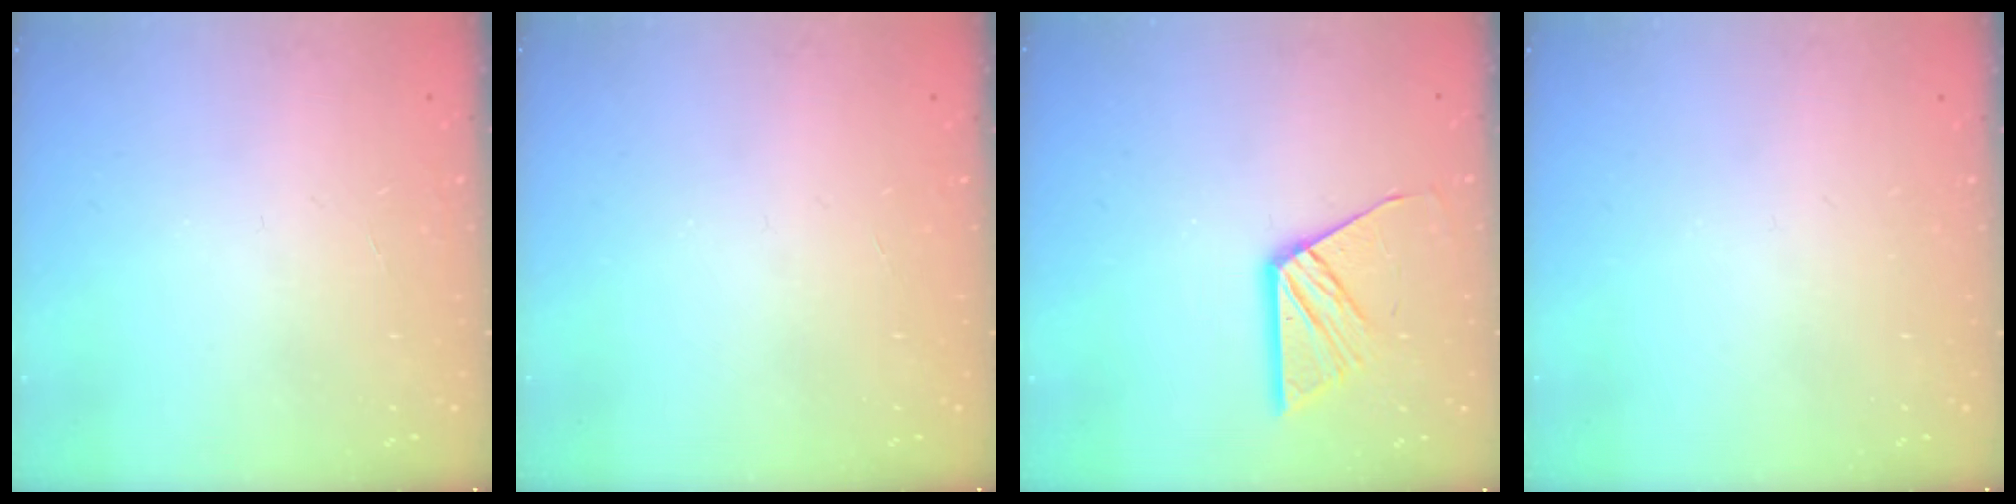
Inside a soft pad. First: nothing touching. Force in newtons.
{"total": 0.0}
{"total": 10.2, "press": 10.2, "slide": 0.8}
{"total": 0.0}